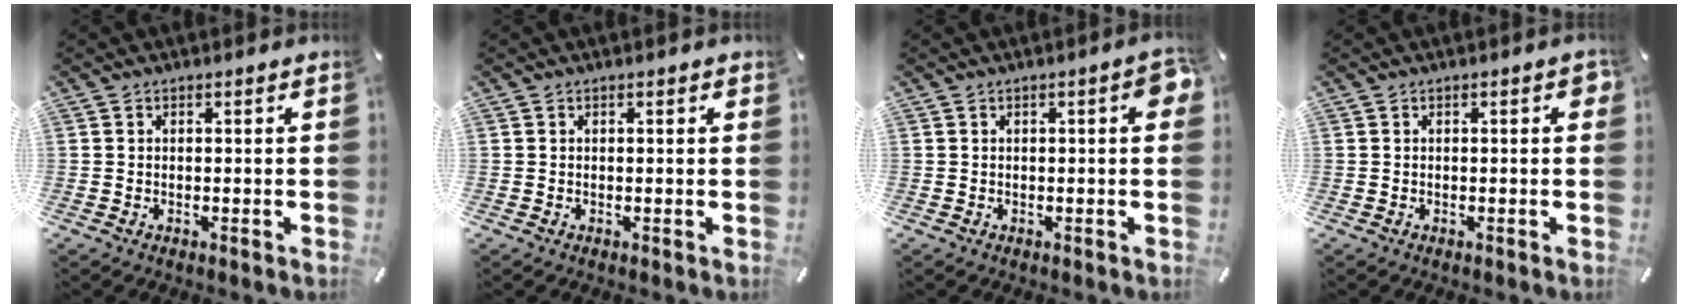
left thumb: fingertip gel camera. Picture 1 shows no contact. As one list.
[{"total": 0.0}, {"total": 3.8, "force": [0.6, 1.1, 3.6], "torque": [-0.050, 0.003, 0.006]}, {"total": 1.2, "force": [0.1, 0.5, 1.1], "torque": [-0.019, 0.005, 0.001]}]